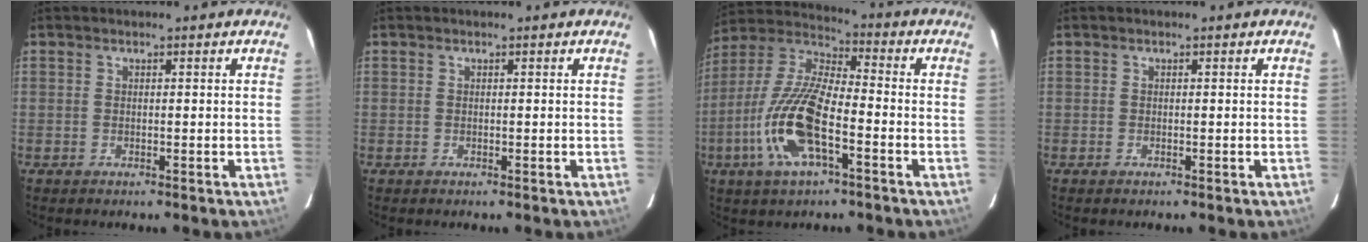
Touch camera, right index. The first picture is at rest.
{"total": 0.0}
{"total": 16.0, "force": [-6.0, 5.2, 13.9], "torque": [-0.294, -0.008, -0.122]}
{"total": 0.0}